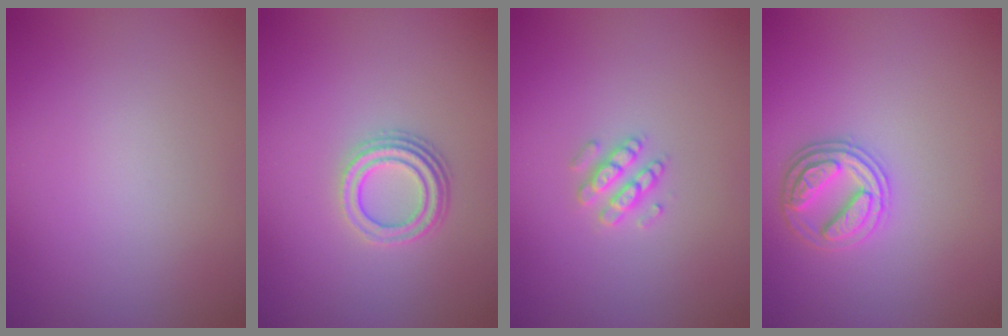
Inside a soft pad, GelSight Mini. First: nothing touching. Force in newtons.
{"total": 3.5, "press": 2.5, "slide": 2.4}
{"total": 2.1, "press": 2.0, "slide": 0.5}
{"total": 2.9, "press": 2.8, "slide": 0.7}